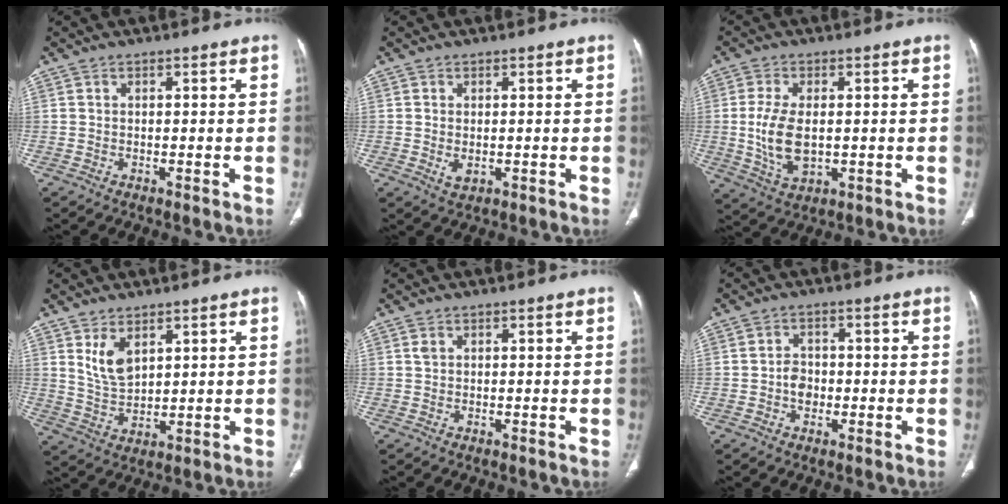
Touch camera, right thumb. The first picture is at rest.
{"total": 2.2, "force": [-0.3, 1.4, 1.8], "torque": [-0.033, -0.007, 0.001]}
{"total": 9.4, "force": [-0.2, 5.2, 7.9], "torque": [-0.158, -0.010, 0.004]}
{"total": 6.1, "force": [3.1, 3.2, 4.1], "torque": [-0.069, -0.023, 0.071]}
{"total": 0.8, "force": [0.4, 0.5, 0.5], "torque": [-0.012, 0.006, 0.011]}
{"total": 3.4, "force": [-0.7, 2.8, 2.0], "torque": [-0.018, 0.009, -0.015]}